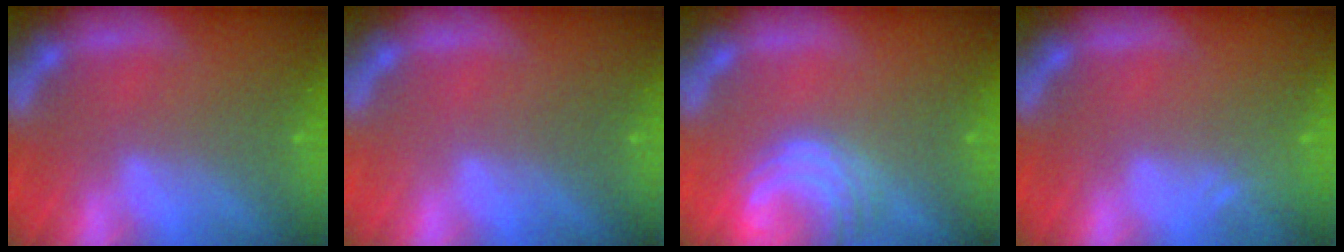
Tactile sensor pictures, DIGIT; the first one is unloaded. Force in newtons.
{"total": 0.0}
{"total": 5.5}
{"total": 1.5}